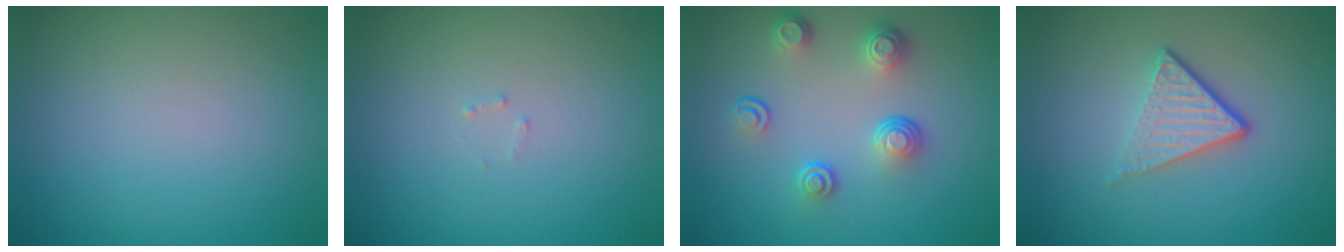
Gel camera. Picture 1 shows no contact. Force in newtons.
{"total": 0.6, "press": 0.6, "slide": 0.1}
{"total": 3.9, "press": 2.8, "slide": 2.6}
{"total": 3.7, "press": 2.4, "slide": 2.8}